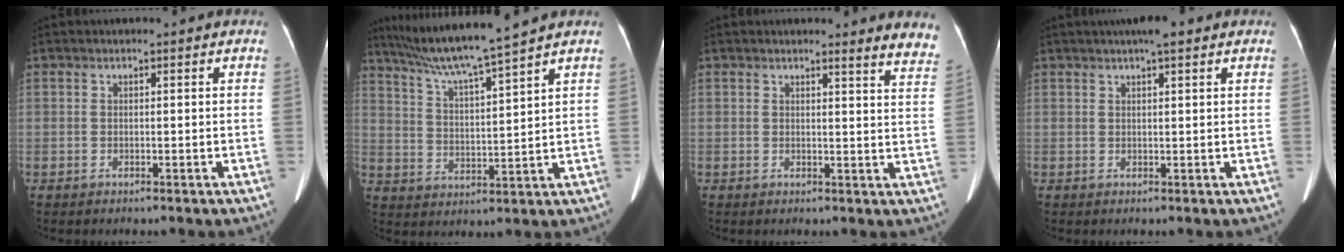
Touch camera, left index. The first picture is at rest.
{"total": 11.4, "force": [9.7, -2.0, 5.5], "torque": [-0.099, 0.007, 0.173]}
{"total": 6.3, "force": [6.2, 0.2, 1.3], "torque": [0.000, -0.042, 0.041]}
{"total": 4.2, "force": [2.9, 0.4, 3.0], "torque": [-0.044, 0.020, 0.043]}